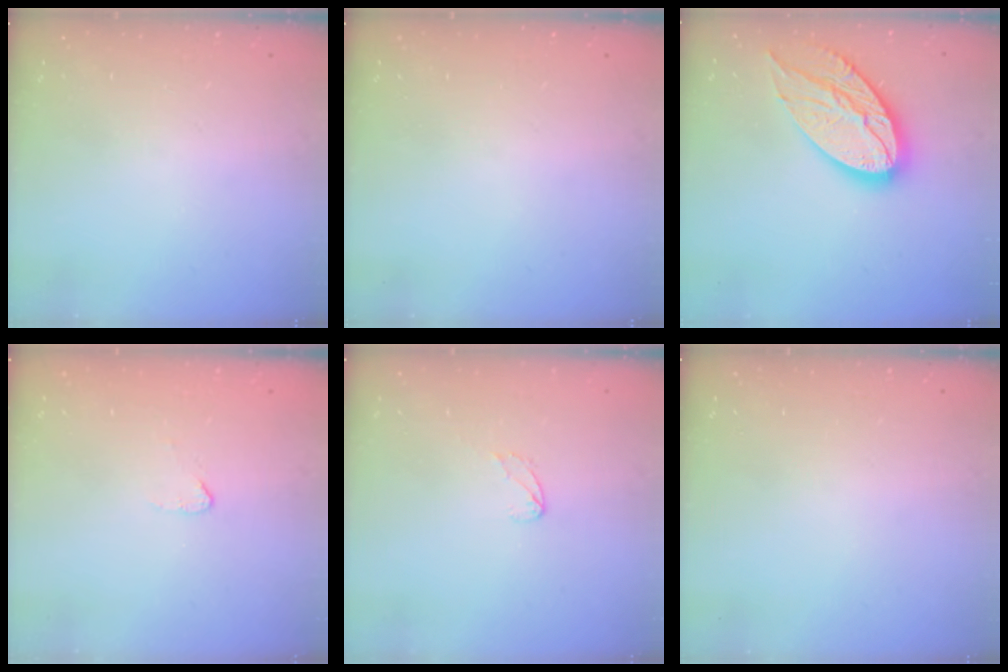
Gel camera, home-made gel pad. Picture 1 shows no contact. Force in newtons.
{"total": 0.0}
{"total": 18.4, "press": 18.3, "slide": 1.4}
{"total": 2.7, "press": 2.7, "slide": 0.2}
{"total": 3.3, "press": 3.3, "slide": 0.3}
{"total": 0.0}